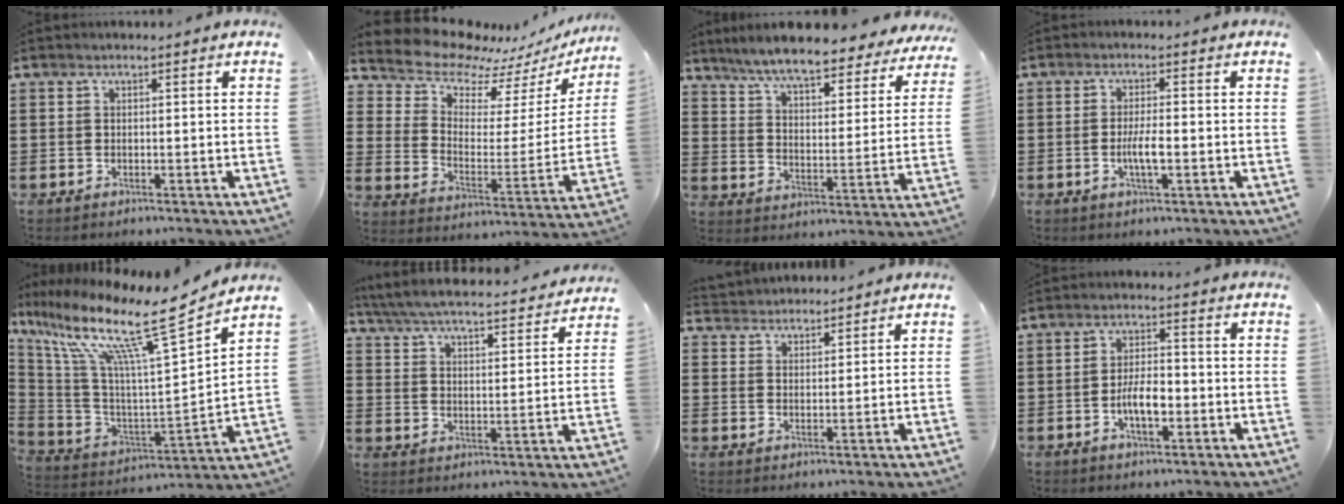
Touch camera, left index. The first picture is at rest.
{"total": 8.9, "force": [8.3, 2.7, 1.6], "torque": [-0.066, -0.073, 0.144]}
{"total": 7.2, "force": [6.6, 0.3, 2.9], "torque": [-0.084, -0.040, 0.113]}
{"total": 3.9, "force": [-0.9, 0.8, 3.7], "torque": [-0.079, -0.004, -0.021]}
{"total": 14.2, "force": [9.9, 1.3, 10.2], "torque": [-0.212, -0.058, 0.147]}
{"total": 5.1, "force": [5.0, -0.2, 1.2], "torque": [-0.048, -0.040, 0.082]}
{"total": 2.8, "force": [2.7, 0.4, -0.7], "torque": [0.002, -0.005, 0.052]}
{"total": 5.5, "force": [-1.5, 2.2, 4.8], "torque": [-0.096, 0.005, -0.032]}